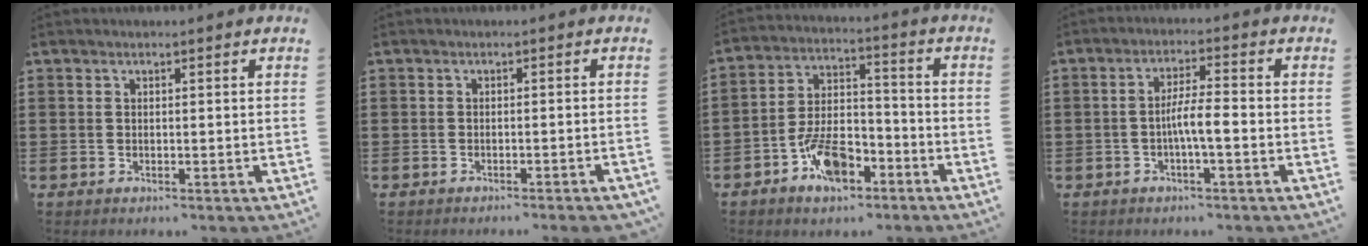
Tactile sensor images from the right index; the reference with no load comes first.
{"total": 1.4, "force": [-1.4, -0.1, 0.3], "torque": [-0.007, 0.000, -0.027]}
{"total": 8.6, "force": [-4.8, 4.3, 5.7], "torque": [-0.115, 0.014, -0.087]}
{"total": 4.6, "force": [-1.3, 0.6, 4.3], "torque": [-0.085, -0.001, -0.028]}